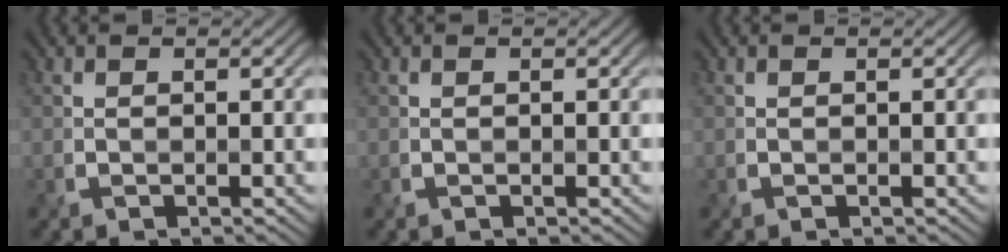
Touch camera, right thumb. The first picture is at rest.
{"total": 0.0}
{"total": 0.0}